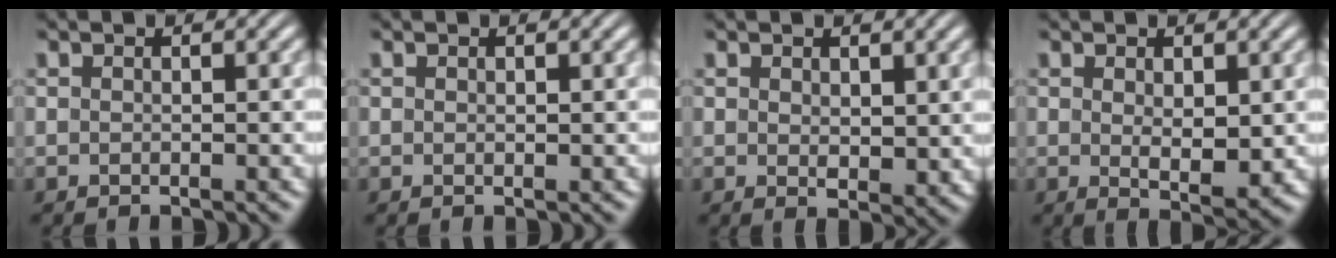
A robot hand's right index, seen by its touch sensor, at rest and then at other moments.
{"total": 0.0}
{"total": 1.5, "force": [0.4, 0.6, 1.3], "torque": [-0.012, -0.016, 0.018]}
{"total": 2.9, "force": [0.0, 1.0, 2.7], "torque": [-0.043, -0.025, 0.010]}